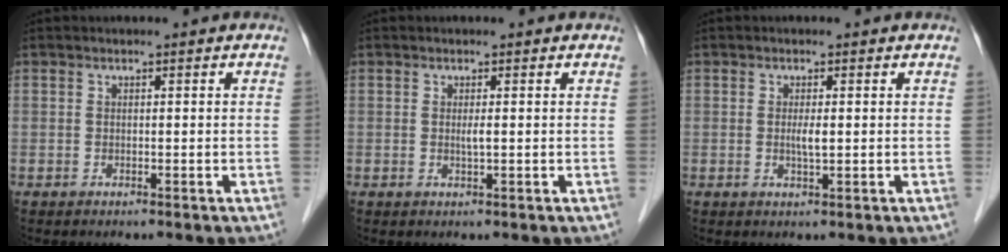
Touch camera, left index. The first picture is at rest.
{"total": 1.0, "force": [0.1, 0.0, 1.0], "torque": [-0.024, -0.002, 0.001]}
{"total": 1.7, "force": [0.1, 0.2, 1.7], "torque": [-0.036, -0.001, 0.002]}